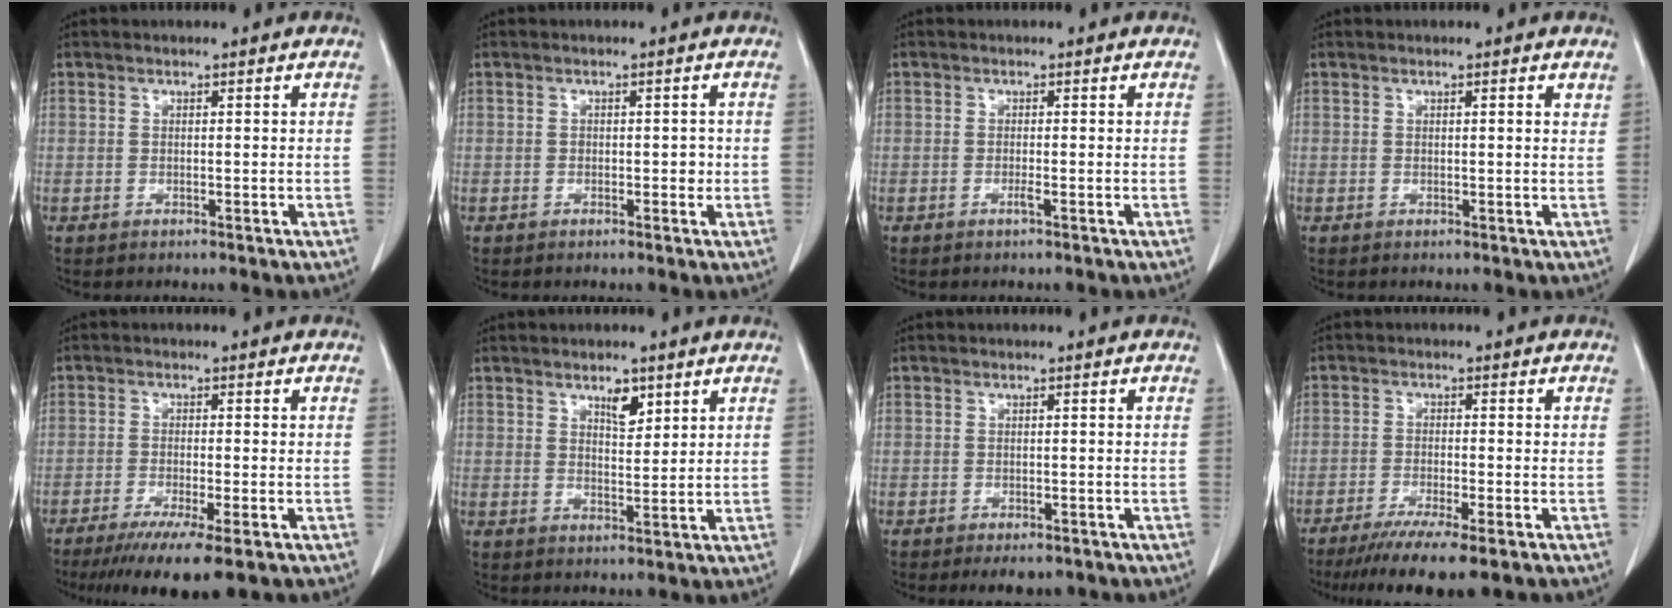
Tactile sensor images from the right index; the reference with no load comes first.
{"total": 1.5, "force": [-0.2, 1.0, 1.1], "torque": [-0.011, 0.003, -0.001]}
{"total": 0.8, "force": [-0.4, -0.1, 0.7], "torque": [-0.015, -0.001, -0.007]}
{"total": 1.1, "force": [0.6, 0.1, 0.9], "torque": [-0.015, -0.001, 0.005]}
{"total": 9.7, "force": [-6.6, 0.4, 7.1], "torque": [-0.107, -0.024, -0.100]}
{"total": 3.3, "force": [2.1, 1.3, 2.2], "torque": [-0.037, -0.005, 0.036]}
{"total": 4.1, "force": [-3.2, 1.7, 1.9], "torque": [-0.019, -0.004, -0.040]}
{"total": 11.2, "force": [-8.4, 0.7, 7.3], "torque": [-0.103, -0.024, -0.127]}